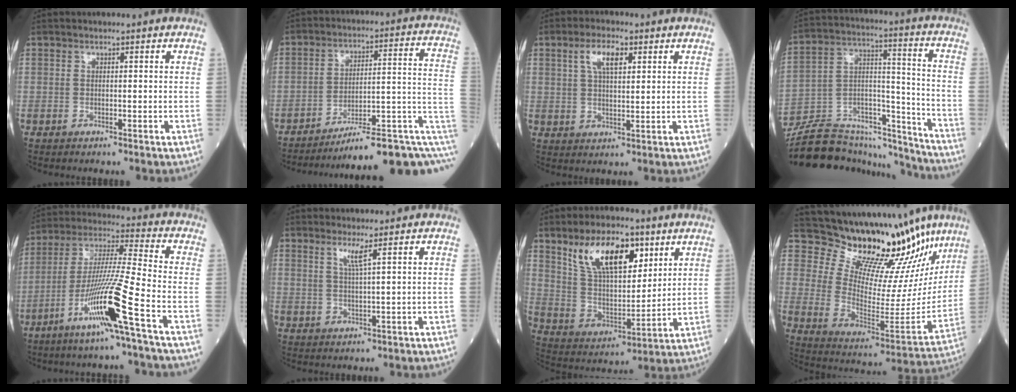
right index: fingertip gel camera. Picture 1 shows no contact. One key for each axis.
{"total": 17.1, "fx": -9.7, "fy": 2.9, "fz": 13.7, "tx": -0.117, "ty": 0.067, "tz": -0.124}
{"total": 5.5, "fx": 2.4, "fy": 1.8, "fz": 4.6, "tx": -0.096, "ty": 0.009, "tz": 0.048}
{"total": 22.0, "fx": -20.7, "fy": 4.6, "fz": 5.7, "tx": -0.112, "ty": 0.033, "tz": -0.333}
{"total": 13.6, "fx": -6.5, "fy": -1.8, "fz": 11.8, "tx": -0.231, "ty": -0.014, "tz": -0.125}
{"total": 2.5, "fx": 1.4, "fy": -0.7, "fz": 1.9, "tx": -0.044, "ty": -0.009, "tz": 0.031}
{"total": 14.9, "fx": 8.3, "fy": 6.1, "fz": 10.8, "tx": -0.199, "ty": 0.016, "tz": 0.159}
{"total": 21.8, "fx": 19.3, "fy": 5.9, "fz": 8.2, "tx": -0.116, "ty": -0.046, "tz": 0.270}